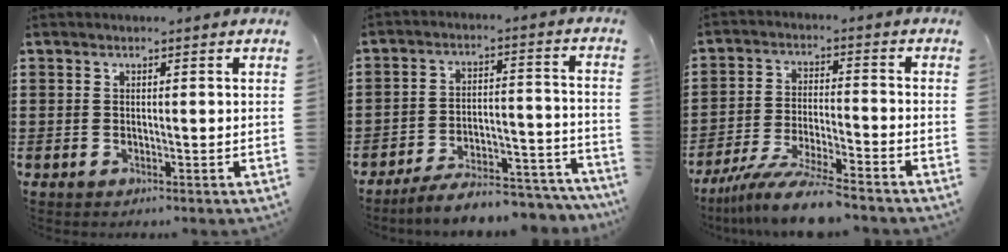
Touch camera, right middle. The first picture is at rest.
{"total": 7.2, "force": [-6.8, 0.8, 2.3], "torque": [-0.033, 0.016, -0.129]}
{"total": 9.1, "force": [-7.9, 0.3, 4.5], "torque": [-0.093, 0.000, -0.155]}